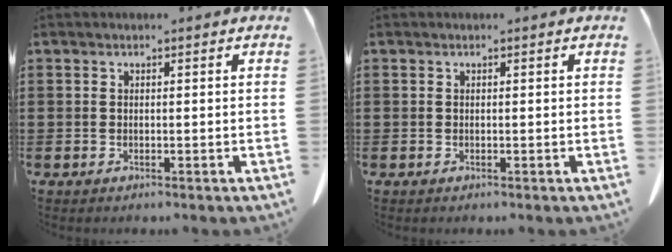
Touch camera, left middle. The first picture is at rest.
{"total": 0.0}